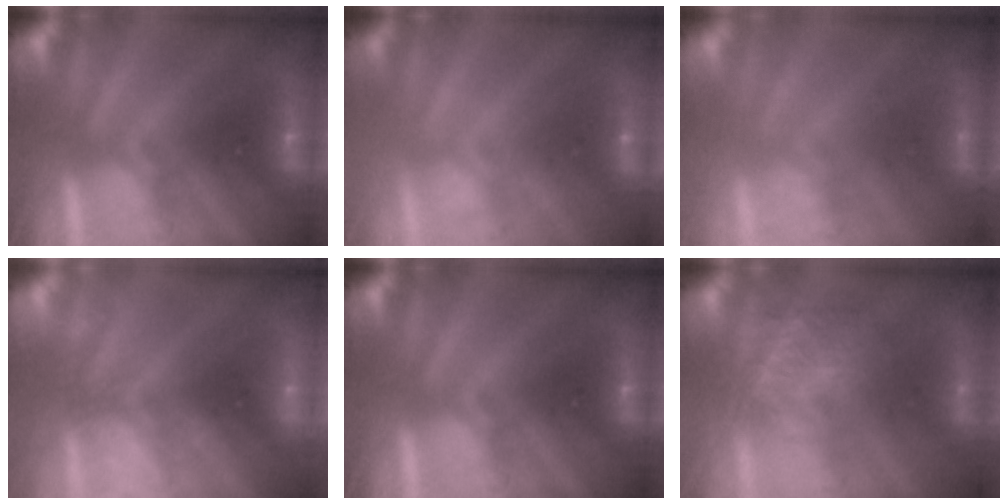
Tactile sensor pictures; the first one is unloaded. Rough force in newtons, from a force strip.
{"total": 1.8}
{"total": 2.2}
{"total": 2.4}
{"total": 0.0}
{"total": 3.5}